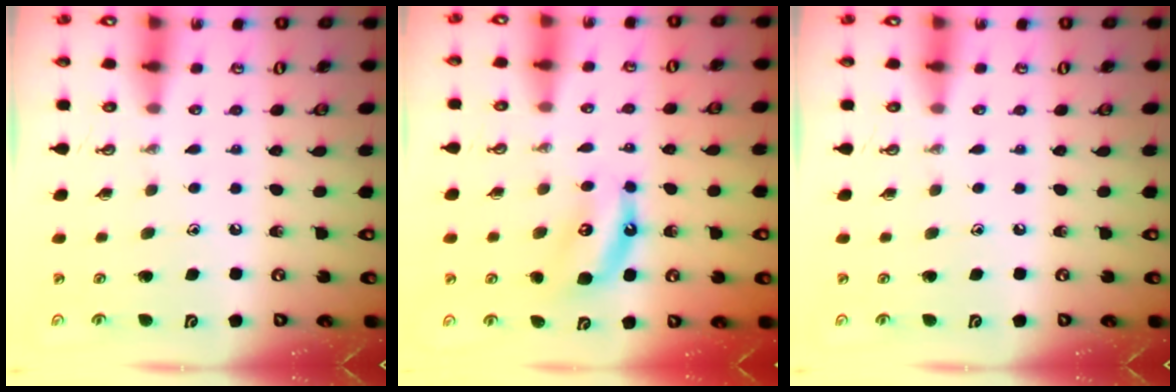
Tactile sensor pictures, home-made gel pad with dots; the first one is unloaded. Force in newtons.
{"total": 6.3, "press": 6.3, "slide": 0.6}
{"total": 0.0}